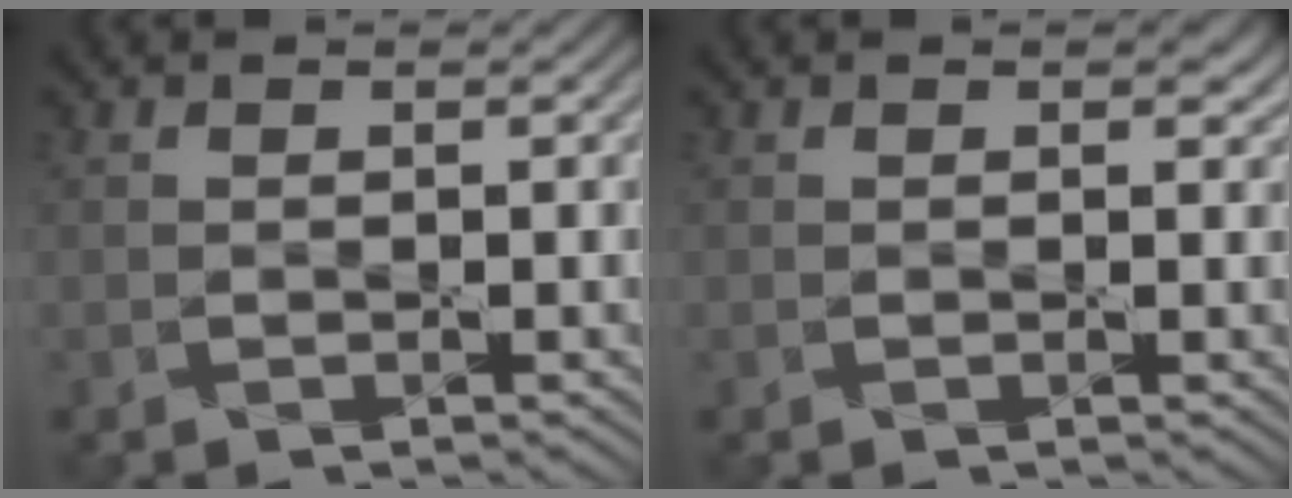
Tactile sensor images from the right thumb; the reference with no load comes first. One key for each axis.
{"total": 0.9, "fx": 0.5, "fy": 0.4, "fz": 0.6, "tx": -0.005, "ty": -0.005, "tz": 0.010}